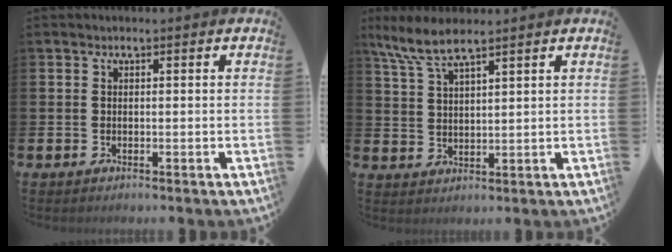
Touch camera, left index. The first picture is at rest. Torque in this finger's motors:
{"motor_torque": [0.06, -0.14, 0.49, 0.13]}